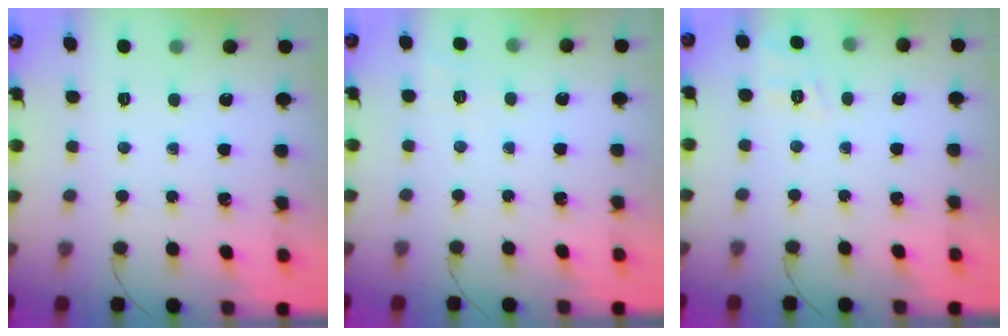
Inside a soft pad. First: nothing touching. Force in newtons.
{"total": 4.3, "press": 3.9, "slide": 1.8}
{"total": 3.5, "press": 3.1, "slide": 1.6}